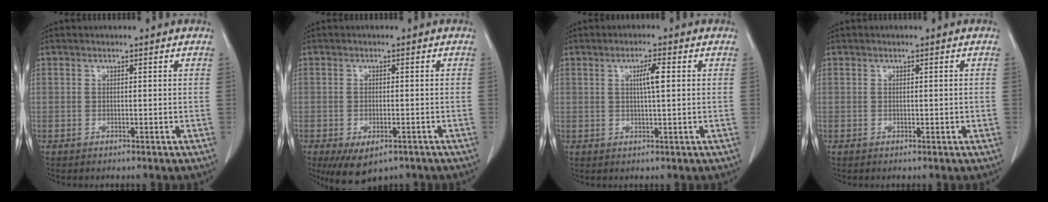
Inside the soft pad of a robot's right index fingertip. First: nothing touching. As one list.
[{"total": 6.6, "force": [-4.1, 3.3, 4.0], "torque": [-0.062, -0.008, -0.058]}, {"total": 3.3, "force": [0.7, 0.1, 3.2], "torque": [-0.056, 0.001, 0.011]}, {"total": 0.5, "force": [0.1, 0.4, 0.4], "torque": [-0.001, 0.006, 0.005]}]